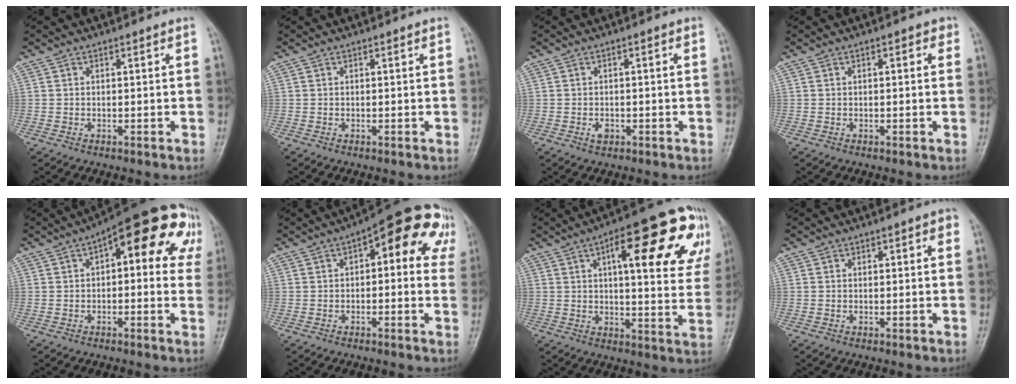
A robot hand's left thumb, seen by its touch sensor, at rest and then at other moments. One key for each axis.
{"total": 0.0}
{"total": 1.6, "fx": -0.8, "fy": 1.1, "fz": 0.9, "tx": -0.009, "ty": 0.003, "tz": -0.014}
{"total": 1.4, "fx": 0.5, "fy": 0.8, "fz": 1.1, "tx": -0.006, "ty": 0.003, "tz": 0.001}
{"total": 17.5, "fx": 5.9, "fy": 7.9, "fz": 14.5, "tx": -0.141, "ty": 0.024, "tz": 0.060}
{"total": 14.6, "fx": 5.0, "fy": 6.6, "fz": 12.0, "tx": -0.102, "ty": 0.021, "tz": 0.047}
{"total": 22.6, "fx": 9.2, "fy": 7.2, "fz": 19.3, "tx": -0.224, "ty": 0.000, "tz": 0.116}
{"total": 2.0, "fx": 0.7, "fy": 0.9, "fz": 1.6, "tx": -0.014, "ty": 0.003, "tz": 0.006}